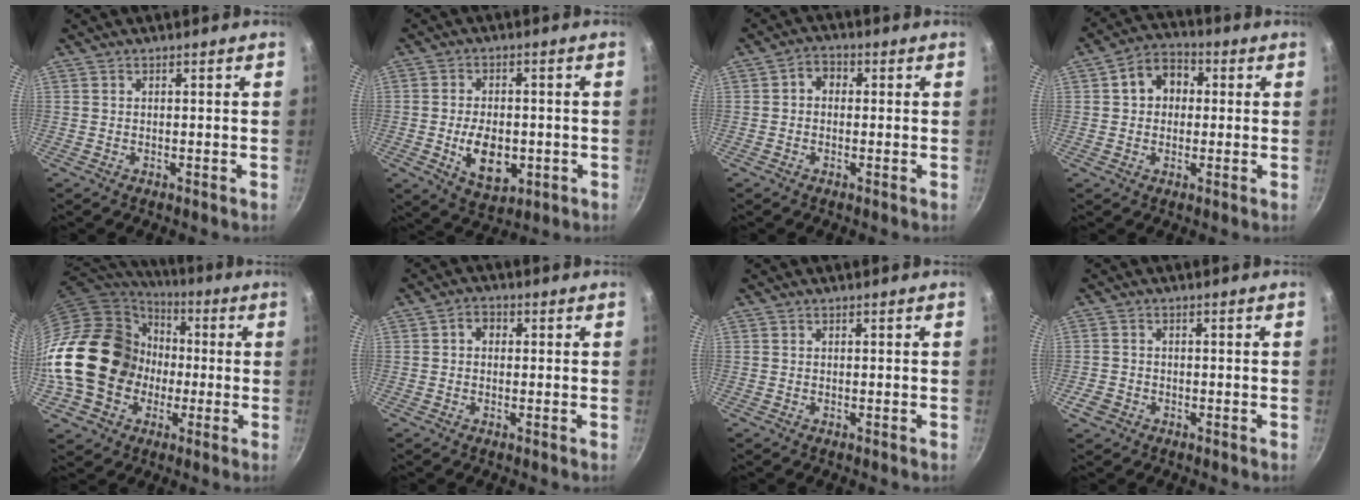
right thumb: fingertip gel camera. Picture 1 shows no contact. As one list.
[{"total": 9.7, "force": [-1.9, 6.1, 7.4], "torque": [-0.102, -0.001, -0.021]}, {"total": 3.5, "force": [0.2, 2.8, 2.1], "torque": [-0.022, 0.008, -0.005]}, {"total": 8.2, "force": [1.3, 6.5, 4.8], "torque": [-0.039, 0.018, 0.008]}, {"total": 23.3, "force": [-1.5, 19.3, 13.0], "torque": [-0.234, 0.049, -0.014]}, {"total": 2.9, "force": [0.4, 2.3, 1.7], "torque": [-0.018, 0.006, 0.000]}, {"total": 0.0}, {"total": 3.1, "force": [-1.5, 2.4, 1.2], "torque": [-0.019, 0.013, -0.025]}]